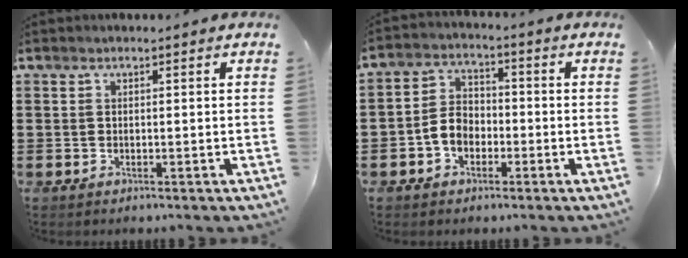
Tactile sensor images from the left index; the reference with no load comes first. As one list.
[{"total": 4.8, "force": [-2.0, 3.4, 2.7], "torque": [-0.074, 0.006, -0.046]}]